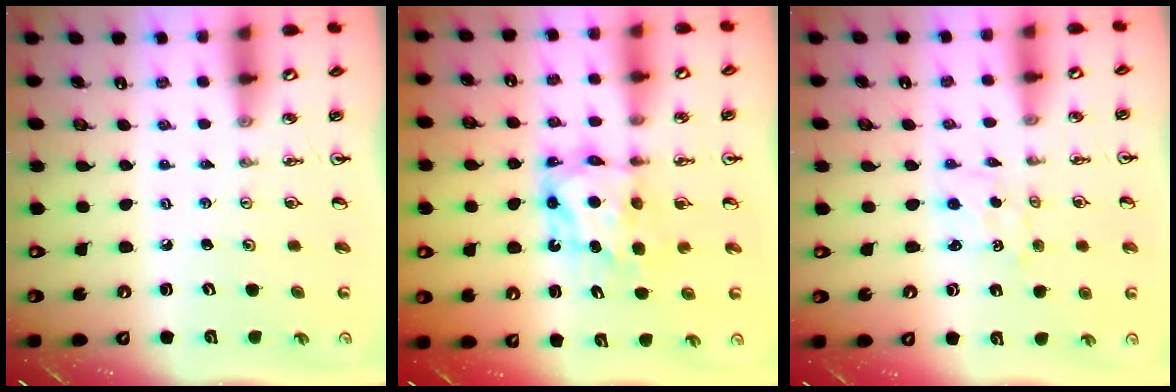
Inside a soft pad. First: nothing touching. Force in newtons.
{"total": 7.0, "press": 7.0, "slide": 0.7}
{"total": 1.1, "press": 0.9, "slide": 0.6}